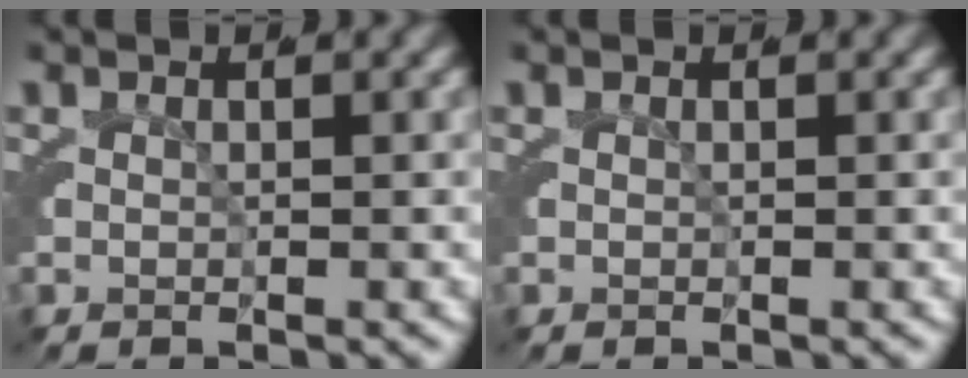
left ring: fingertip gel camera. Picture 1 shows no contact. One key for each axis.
{"total": 0.0}